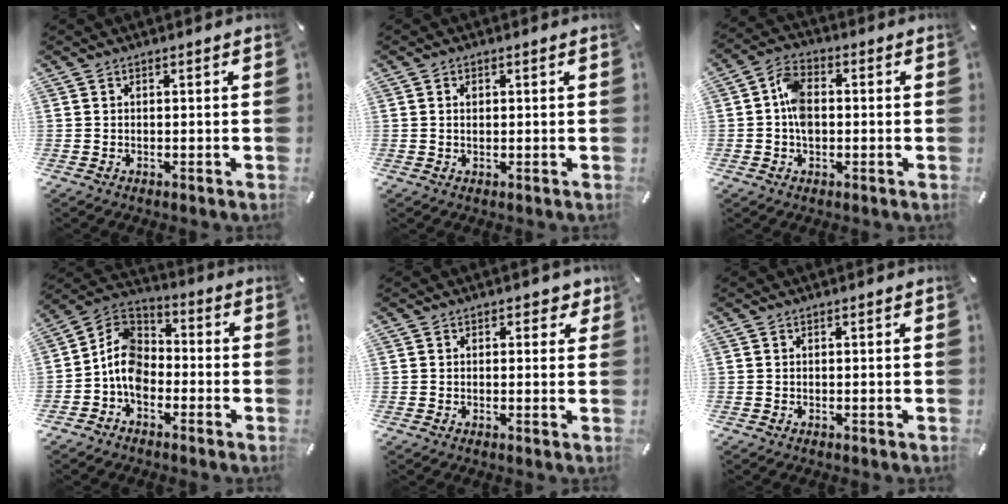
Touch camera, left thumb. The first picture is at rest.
{"total": 1.4, "force": [0.2, 1.0, 1.0], "torque": [-0.021, 0.005, 0.002]}
{"total": 6.5, "force": [-0.6, 4.4, 4.8], "torque": [-0.097, 0.011, -0.011]}
{"total": 9.4, "force": [-4.4, 6.6, 5.1], "torque": [-0.127, 0.012, -0.093]}
{"total": 2.3, "force": [0.9, 1.5, 1.4], "torque": [-0.007, 0.000, 0.009]}
{"total": 0.0}